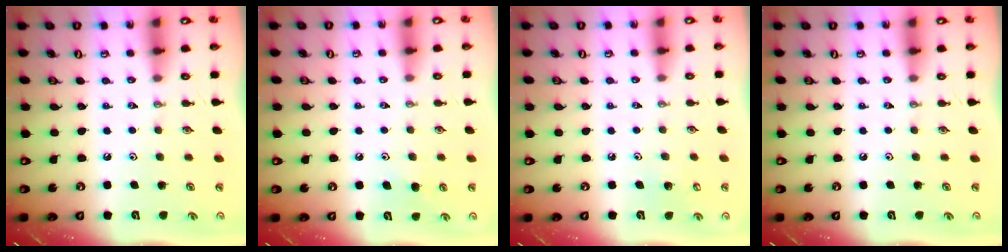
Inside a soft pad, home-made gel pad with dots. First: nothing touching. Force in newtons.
{"total": 5.5, "press": 5.4, "slide": 1.2}
{"total": 5.0, "press": 5.0, "slide": 0.5}
{"total": 0.0}